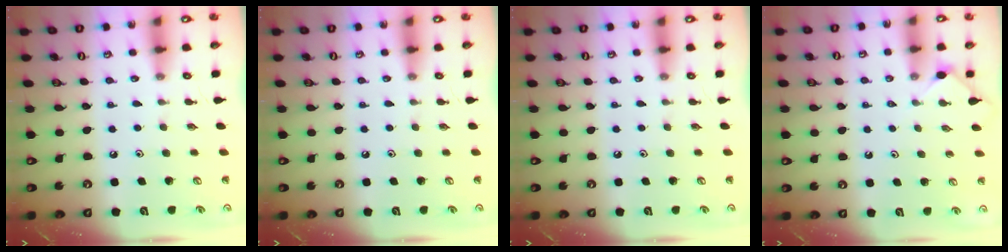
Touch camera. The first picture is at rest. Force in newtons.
{"total": 0.0}
{"total": 0.0}
{"total": 3.3, "press": 3.3, "slide": 0.5}